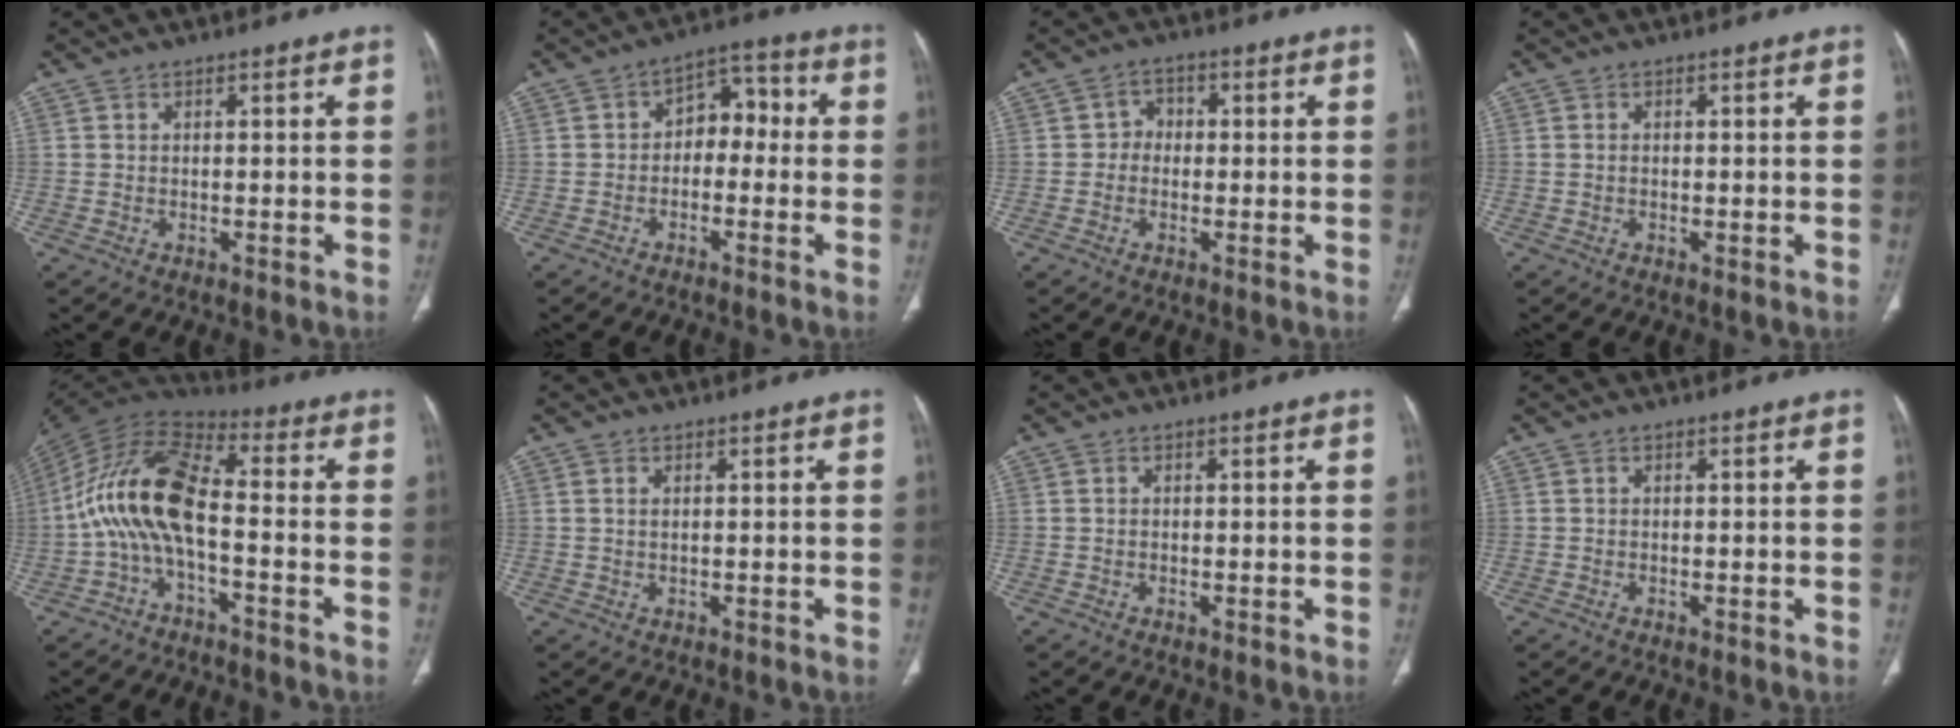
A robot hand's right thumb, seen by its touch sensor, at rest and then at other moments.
{"total": 7.1, "force": [-0.8, 4.9, 5.0], "torque": [-0.043, 0.039, -0.027]}
{"total": 3.1, "force": [-0.2, 2.8, 1.4], "torque": [0.001, 0.013, -0.015]}
{"total": 0.6, "force": [-0.1, 0.3, 0.5], "torque": [-0.012, -0.002, -0.002]}
{"total": 14.0, "force": [-2.8, 6.0, 12.4], "torque": [-0.247, 0.064, -0.065]}
{"total": 0.8, "force": [0.3, 0.3, 0.7], "torque": [-0.018, 0.003, 0.007]}
{"total": 0.5, "force": [-0.1, 0.3, 0.4], "torque": [-0.011, -0.002, -0.002]}
{"total": 0.0}